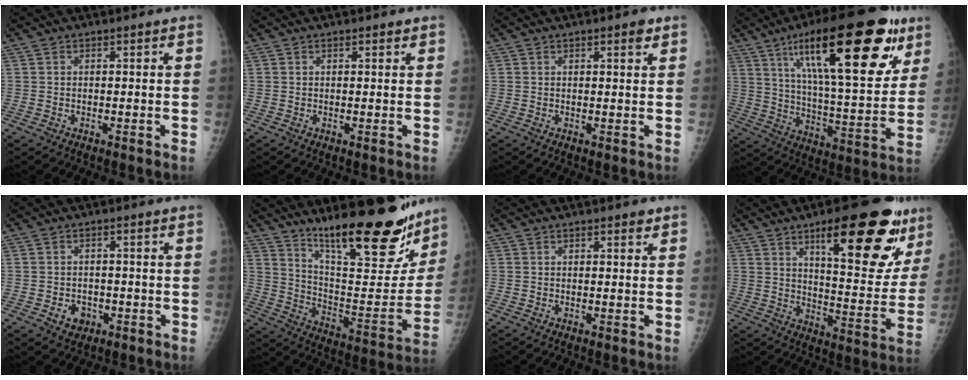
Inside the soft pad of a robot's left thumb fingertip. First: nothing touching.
{"total": 0.9, "force": [0.6, 0.3, 0.6], "torque": [-0.008, -0.002, 0.008]}
{"total": 2.0, "force": [1.2, 0.5, 1.5], "torque": [-0.017, -0.005, 0.014]}
{"total": 29.0, "force": [14.4, 8.9, 23.5], "torque": [-0.335, -0.035, 0.232]}
{"total": 3.5, "force": [-1.3, 2.9, 1.5], "torque": [-0.009, 0.006, -0.012]}
{"total": 27.1, "force": [19.3, 6.8, 17.7], "torque": [-0.225, -0.105, 0.297]}
{"total": 1.4, "force": [0.9, 0.5, 1.0], "torque": [-0.009, -0.004, 0.011]}
{"total": 23.3, "force": [12.7, 7.2, 18.2], "torque": [-0.212, -0.054, 0.186]}